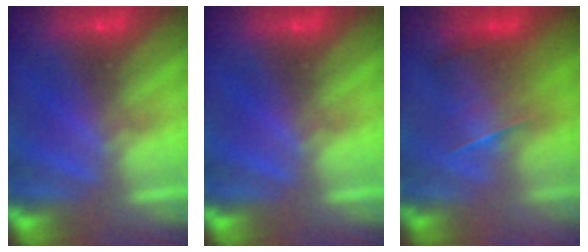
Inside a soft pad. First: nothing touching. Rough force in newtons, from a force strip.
{"total": 0.0}
{"total": 2.1}